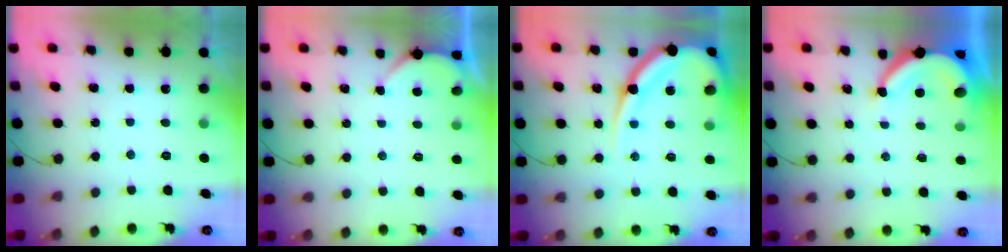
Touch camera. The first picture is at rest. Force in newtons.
{"total": 1.8, "press": 1.8, "slide": 0.2}
{"total": 16.4, "press": 16.3, "slide": 1.6}
{"total": 6.9, "press": 6.9, "slide": 0.8}